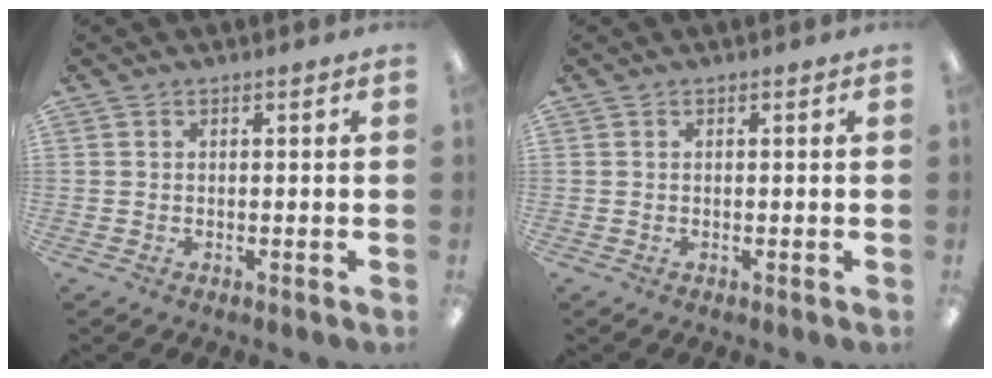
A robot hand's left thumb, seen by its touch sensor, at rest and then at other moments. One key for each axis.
{"total": 0.0}